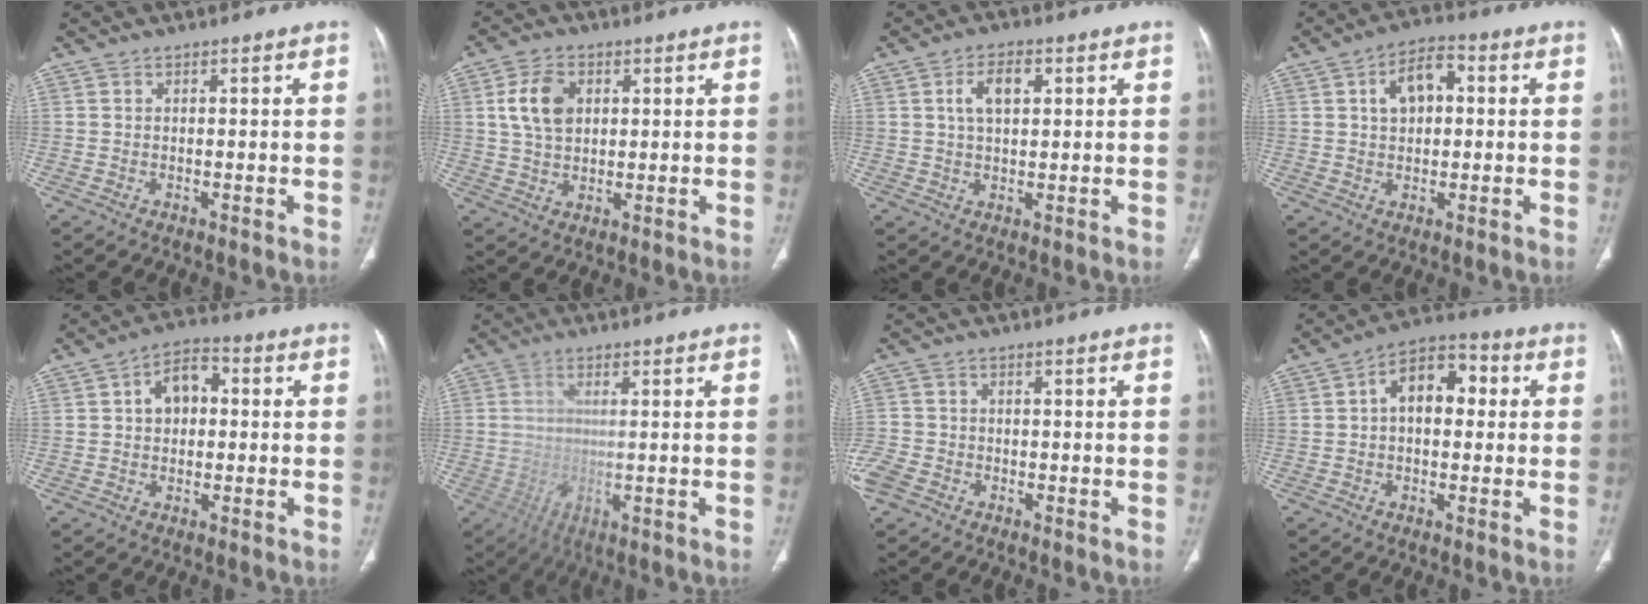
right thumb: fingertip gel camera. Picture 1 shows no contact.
{"total": 8.0, "force": [2.1, 5.4, 5.4], "torque": [-0.092, -0.001, 0.041]}
{"total": 5.7, "force": [1.7, 3.1, 4.4], "torque": [-0.076, 0.005, 0.030]}
{"total": 7.7, "force": [1.6, 4.8, 5.7], "torque": [-0.083, 0.016, 0.020]}
{"total": 7.3, "force": [0.9, 5.1, 5.2], "torque": [-0.065, 0.021, 0.006]}
{"total": 4.0, "force": [0.5, 1.6, 3.7], "torque": [-0.089, -0.009, 0.010]}
{"total": 5.7, "force": [-3.1, 4.1, 2.5], "torque": [-0.067, 0.011, -0.062]}
{"total": 9.9, "force": [1.4, 6.2, 7.6], "torque": [-0.096, 0.030, 0.011]}